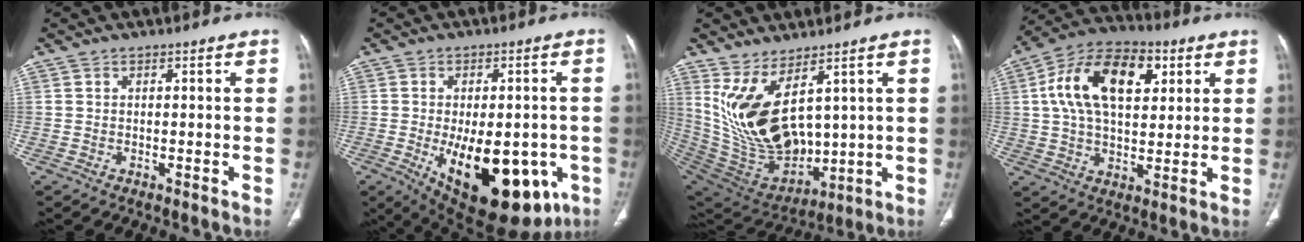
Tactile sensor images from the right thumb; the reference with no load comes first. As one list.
[{"total": 19.3, "force": [-5.2, 9.3, 16.0], "torque": [-0.208, -0.021, -0.048]}, {"total": 16.9, "force": [6.1, 8.3, 13.4], "torque": [-0.239, -0.045, 0.155]}, {"total": 18.1, "force": [5.1, 10.5, 13.8], "torque": [-0.222, 0.009, 0.081]}]